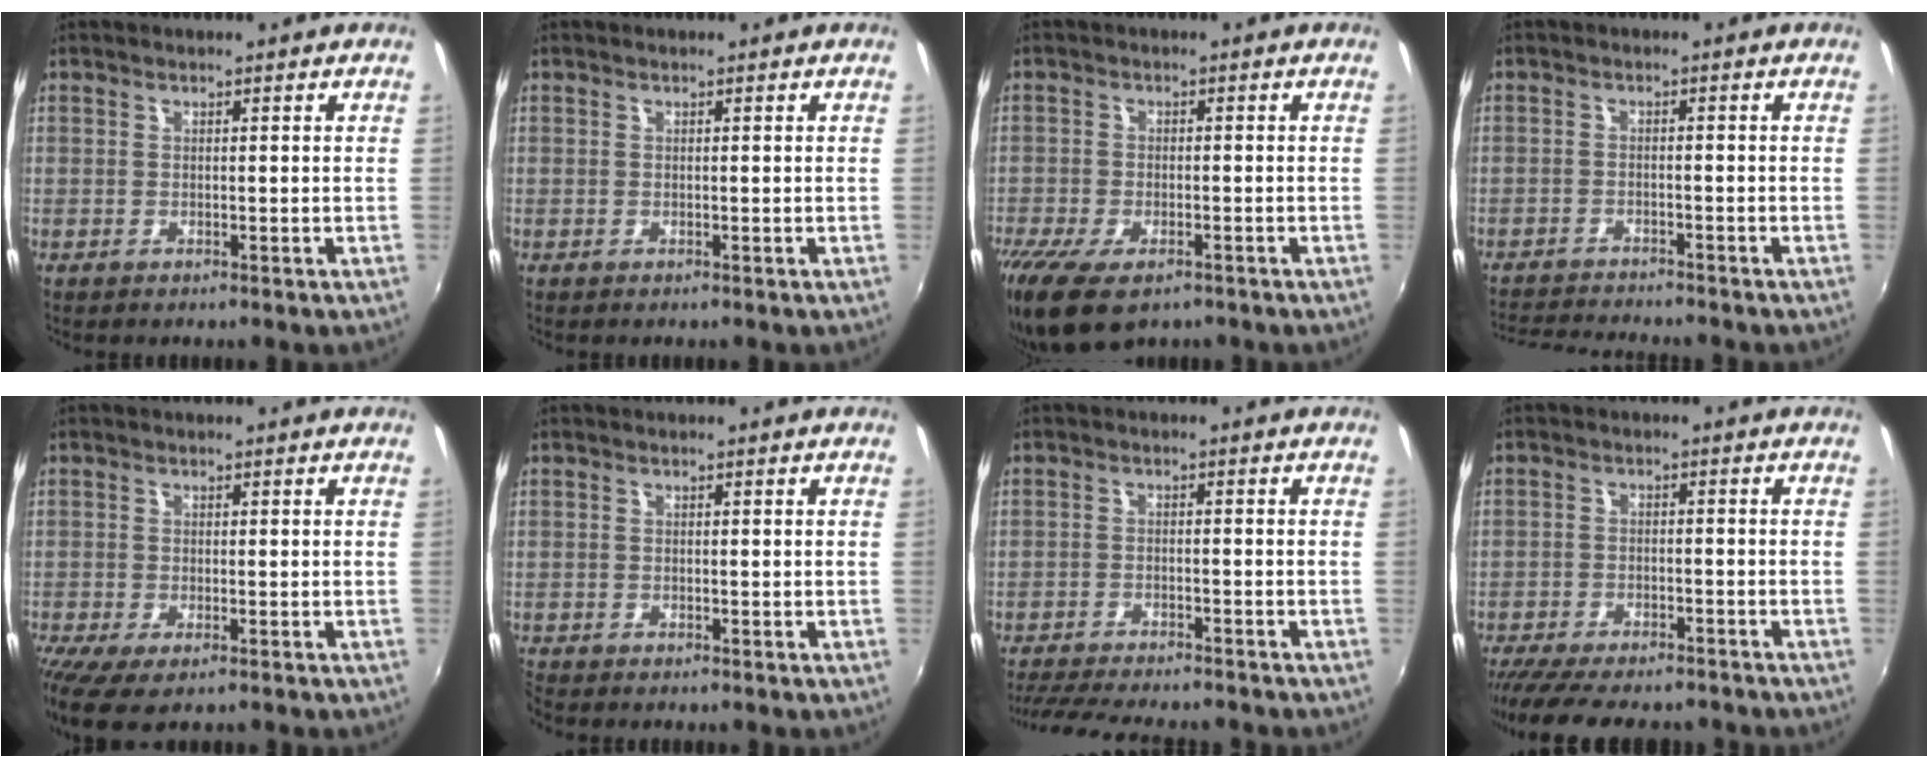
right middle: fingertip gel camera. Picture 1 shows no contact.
{"total": 0.0}
{"total": 9.7, "force": [-6.6, 4.1, 5.8], "torque": [-0.141, -0.039, -0.116]}
{"total": 8.0, "force": [-7.6, 0.5, 2.3], "torque": [-0.065, -0.014, -0.125]}
{"total": 6.0, "force": [-3.8, 1.9, 4.3], "torque": [-0.101, -0.031, -0.066]}
{"total": 1.1, "force": [-1.0, 0.1, 0.1], "torque": [-0.005, -0.008, -0.023]}
{"total": 12.3, "force": [-11.1, 1.7, 5.0], "torque": [-0.118, -0.022, -0.175]}
{"total": 13.4, "force": [-11.3, 3.9, 5.9], "torque": [-0.134, -0.028, -0.175]}